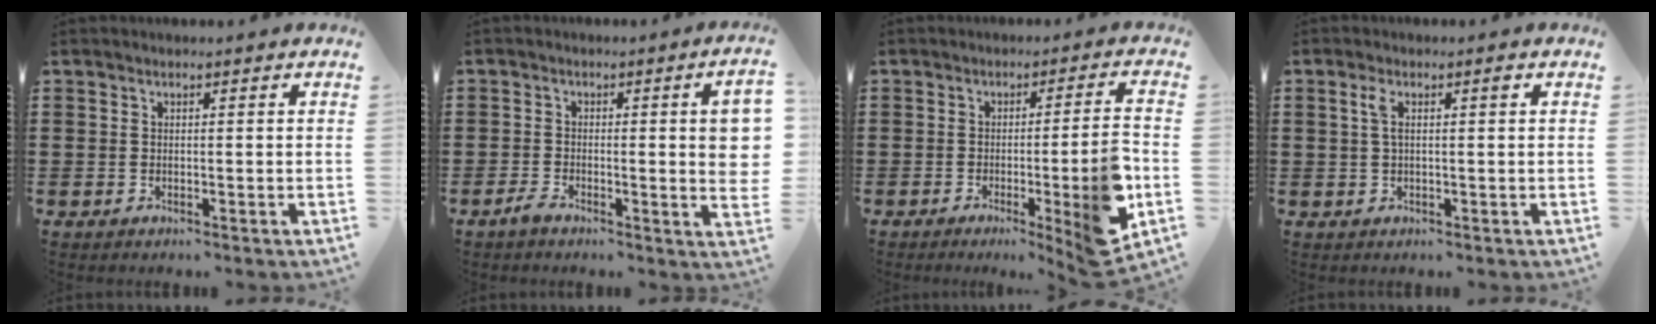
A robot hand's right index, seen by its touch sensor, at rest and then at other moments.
{"total": 6.8, "force": [-0.6, 1.3, 6.7], "torque": [-0.099, -0.010, -0.011]}
{"total": 9.3, "force": [-2.9, 0.4, 8.8], "torque": [-0.118, -0.024, -0.053]}
{"total": 2.6, "force": [0.7, 0.5, 2.4], "torque": [-0.049, 0.004, 0.009]}